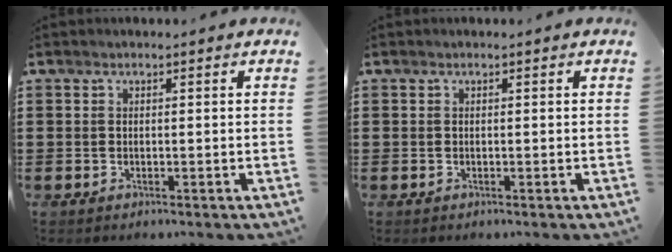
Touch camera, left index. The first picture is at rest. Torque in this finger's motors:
{"motor_torque": [0.00, 0.00, 0.00, 0.00]}